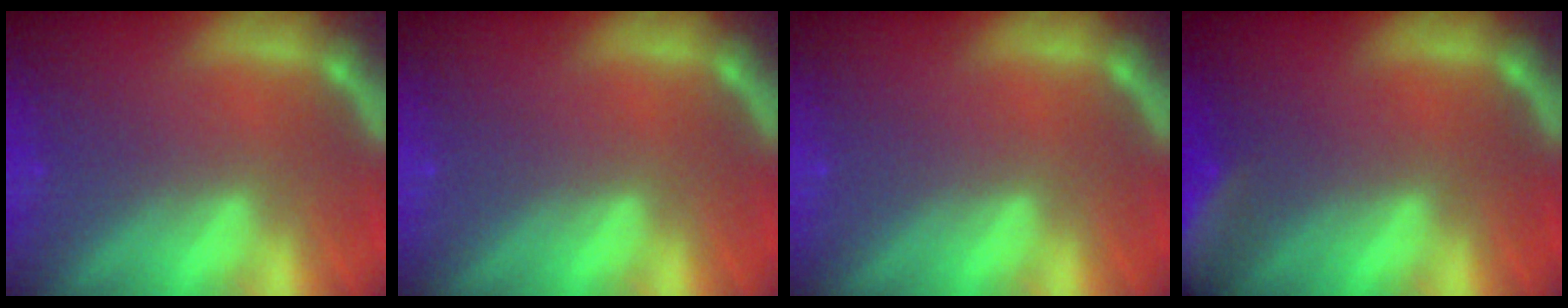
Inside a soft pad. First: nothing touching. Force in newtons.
{"total": 0.0}
{"total": 0.0}
{"total": 7.5}